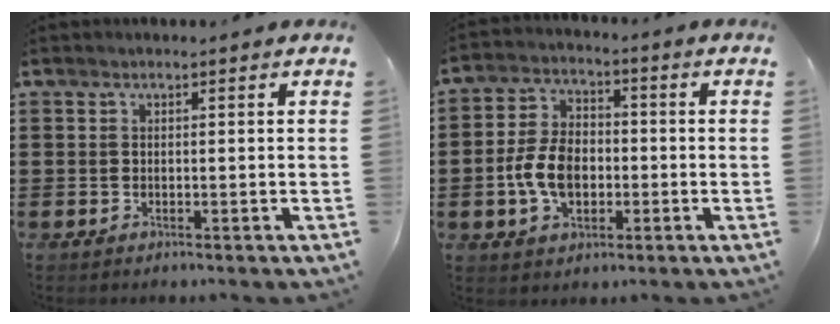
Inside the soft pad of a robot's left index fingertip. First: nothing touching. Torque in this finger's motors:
{"motor_torque": [1.38, 0.76, 0.55, 0.12]}